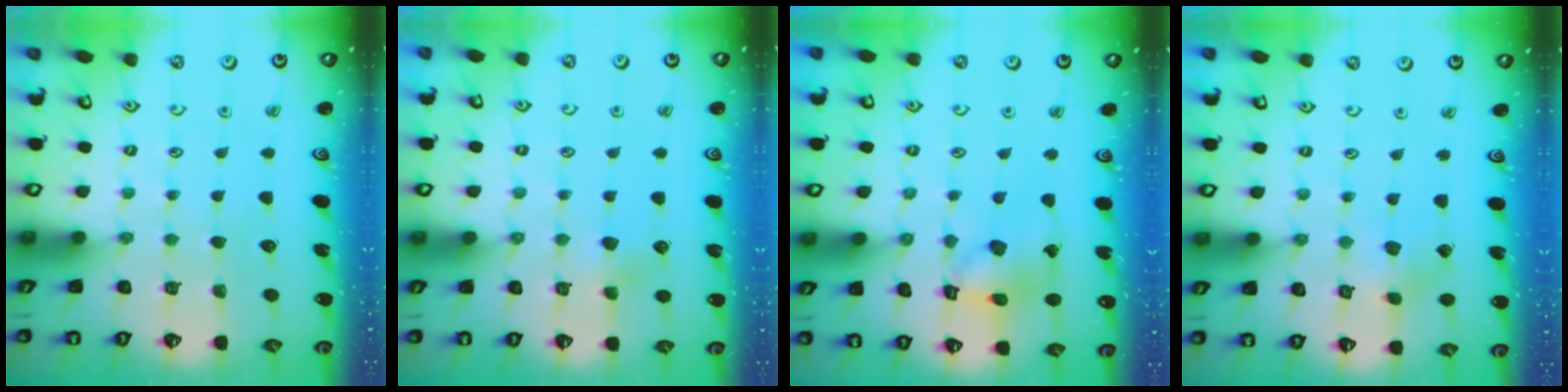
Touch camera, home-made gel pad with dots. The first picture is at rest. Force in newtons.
{"total": 3.4, "press": 3.4, "slide": 0.4}
{"total": 11.9, "press": 11.8, "slide": 1.4}
{"total": 2.3, "press": 2.2, "slide": 0.3}